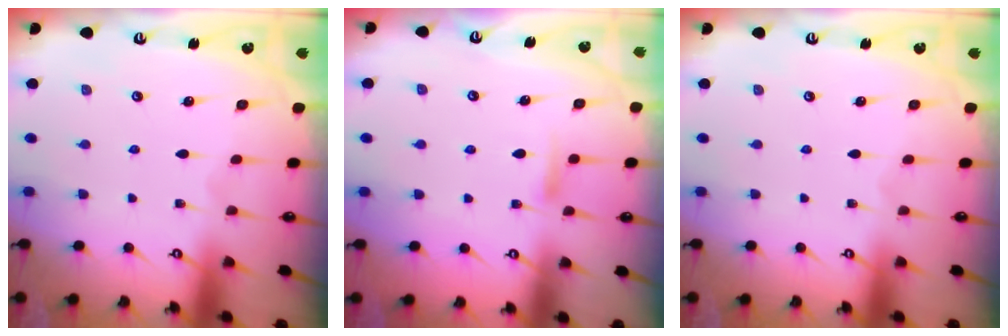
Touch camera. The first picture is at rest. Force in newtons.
{"total": 5.4, "press": 5.4, "slide": 0.8}
{"total": 0.0}